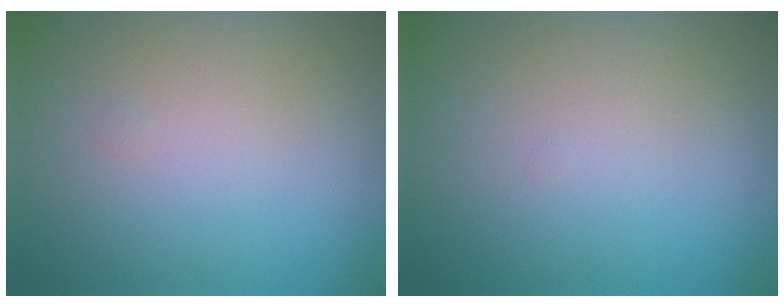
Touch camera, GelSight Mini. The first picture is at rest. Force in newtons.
{"total": 0.0}